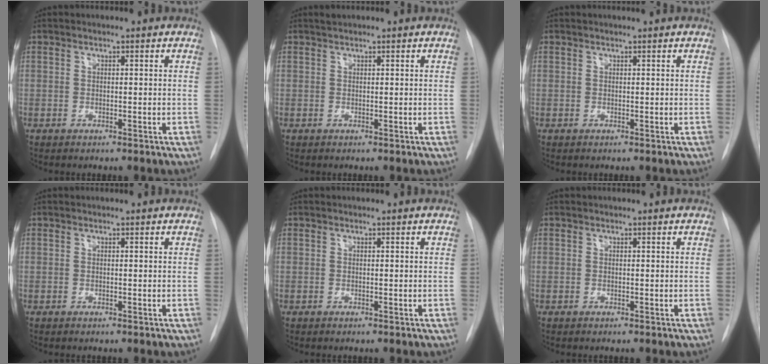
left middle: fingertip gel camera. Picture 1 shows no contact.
{"total": 0.6, "force": [0.6, 0.0, 0.2], "torque": [-0.009, 0.008, 0.014]}
{"total": 0.5, "force": [0.4, -0.1, 0.2], "torque": [-0.002, 0.001, 0.009]}
{"total": 0.0}
{"total": 0.0}
{"total": 0.0}